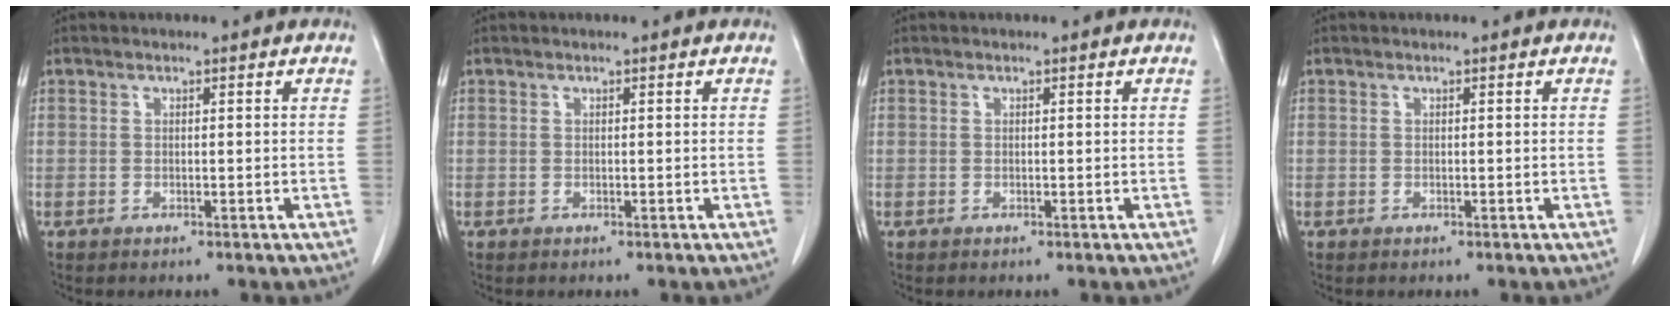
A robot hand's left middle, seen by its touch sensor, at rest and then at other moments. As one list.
[{"total": 0.0}, {"total": 0.0}, {"total": 0.0}]